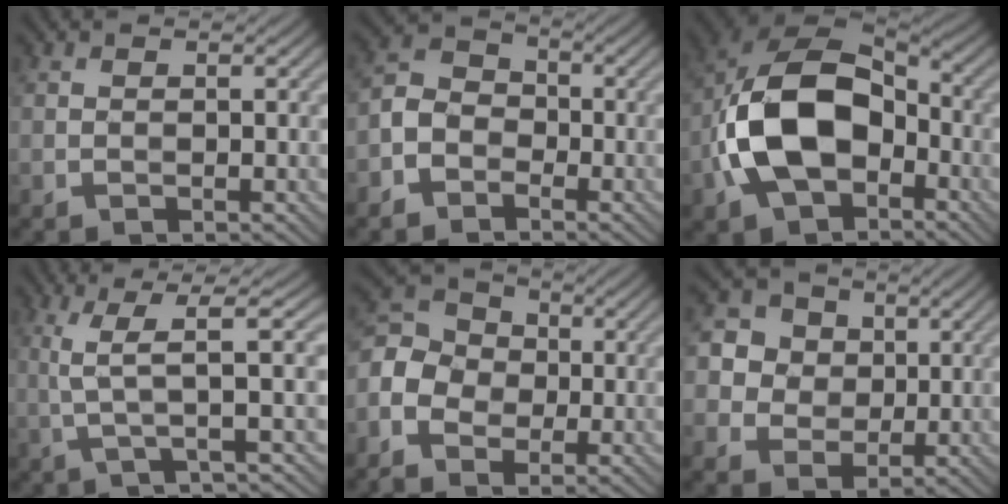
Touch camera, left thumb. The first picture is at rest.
{"total": 4.7, "force": [-2.3, 3.6, 1.8], "torque": [-0.049, 0.006, -0.056]}
{"total": 14.8, "force": [-3.3, 9.7, 10.7], "torque": [-0.238, -0.005, -0.072]}
{"total": 5.5, "force": [1.2, 0.3, 5.4], "torque": [-0.115, 0.019, 0.022]}
{"total": 8.3, "force": [-2.2, 6.7, 4.4], "torque": [-0.130, -0.005, -0.051]}
{"total": 6.9, "force": [1.8, 6.2, 2.4], "torque": [-0.086, 0.014, 0.031]}